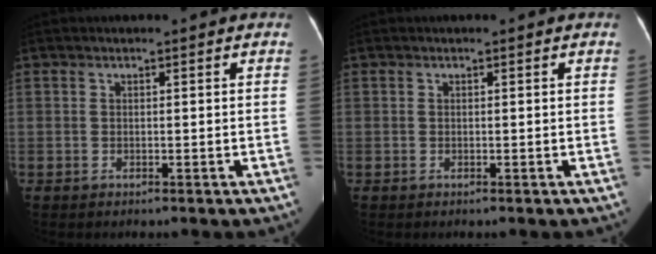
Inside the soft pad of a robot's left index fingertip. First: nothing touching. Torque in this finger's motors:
{"motor_torque": [0.06, 0.05, 0.01, 0.01]}